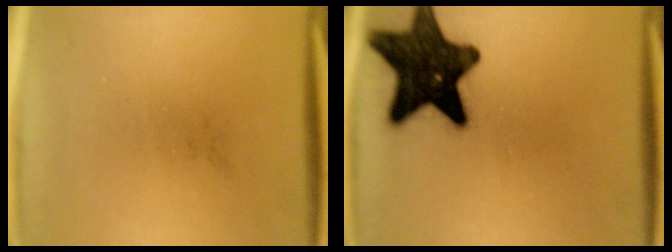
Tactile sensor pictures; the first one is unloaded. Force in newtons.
{"total": 17.0}